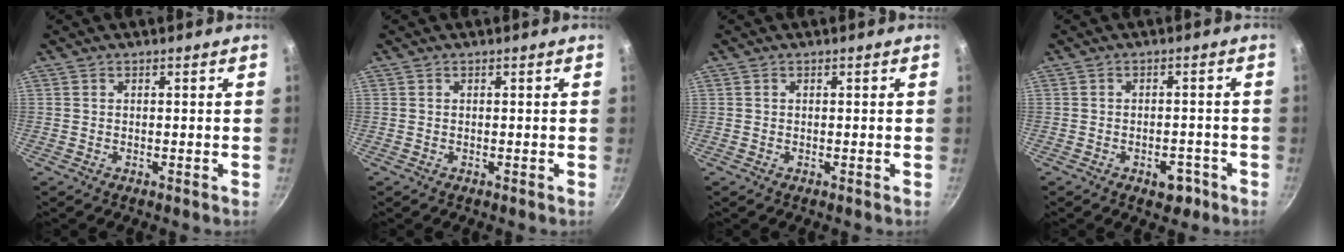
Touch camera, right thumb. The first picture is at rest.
{"total": 0.0}
{"total": 0.0}
{"total": 3.9, "force": [-2.2, 2.3, 2.4], "torque": [-0.017, 0.014, -0.029]}